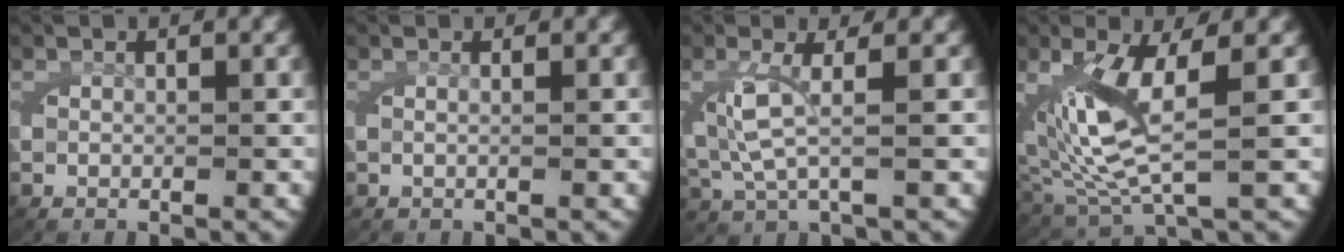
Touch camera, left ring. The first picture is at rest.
{"total": 0.6, "force": [0.1, -0.1, 0.6], "torque": [-0.018, 0.001, 0.001]}
{"total": 3.3, "force": [0.5, 1.3, 3.0], "torque": [-0.084, -0.014, 0.018]}
{"total": 6.1, "force": [1.6, 2.6, 5.3], "torque": [-0.130, -0.011, 0.042]}